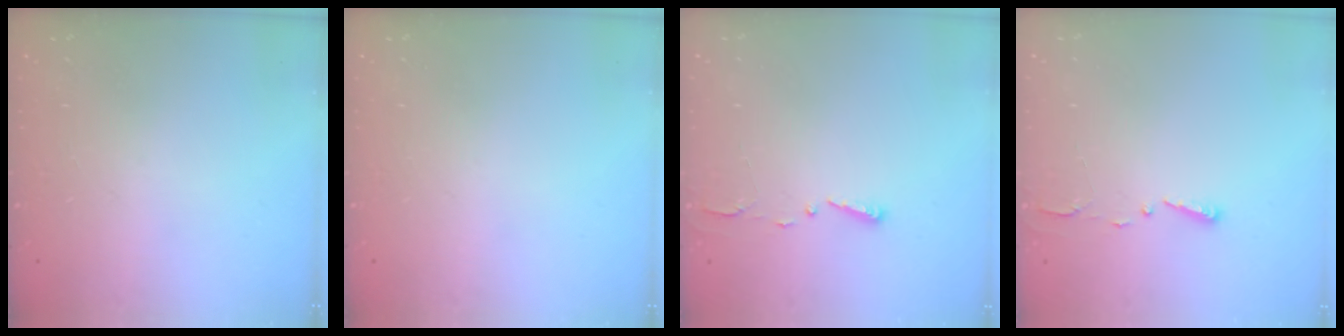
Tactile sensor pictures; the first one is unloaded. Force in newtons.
{"total": 0.0}
{"total": 2.7, "press": 2.7, "slide": 0.4}
{"total": 2.7, "press": 2.7, "slide": 0.4}